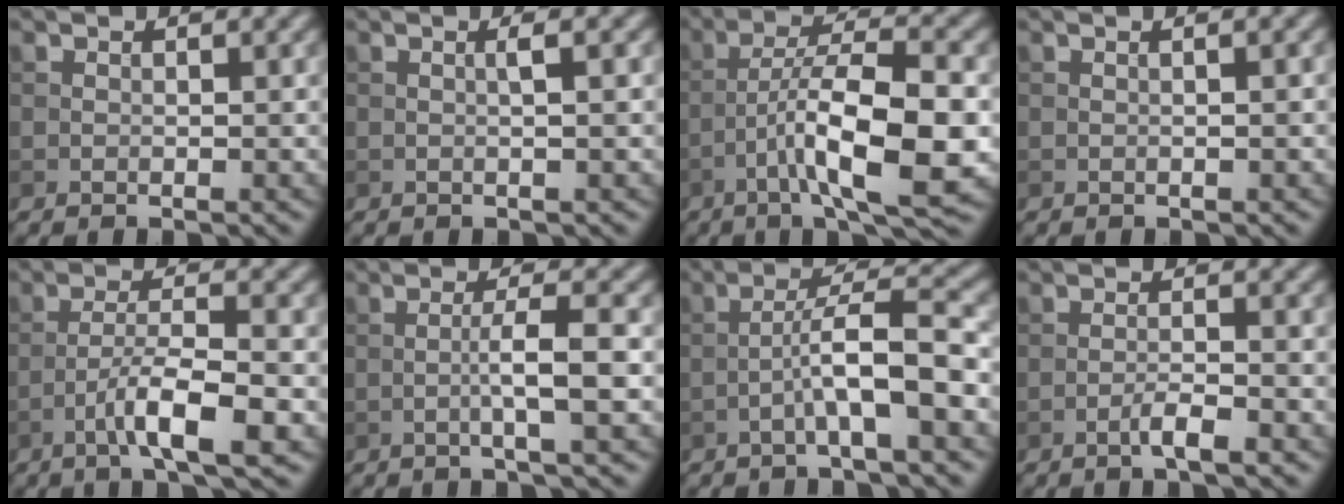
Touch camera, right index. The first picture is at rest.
{"total": 1.5, "force": [0.1, 0.2, 1.5], "torque": [-0.023, 0.006, 0.000]}
{"total": 9.9, "force": [-3.3, 2.3, 9.0], "torque": [-0.146, 0.012, -0.059]}
{"total": 1.5, "force": [0.2, 0.5, 1.4], "torque": [-0.017, 0.003, -0.005]}
{"total": 5.8, "force": [-2.7, 1.0, 5.0], "torque": [-0.086, 0.009, -0.049]}
{"total": 3.6, "force": [-0.5, 0.4, 3.5], "torque": [-0.056, 0.007, -0.018]}
{"total": 5.3, "force": [-2.0, 0.5, 4.9], "torque": [-0.083, 0.022, -0.039]}
{"total": 2.3, "force": [-1.2, 0.3, 2.0], "torque": [-0.032, 0.008, -0.029]}